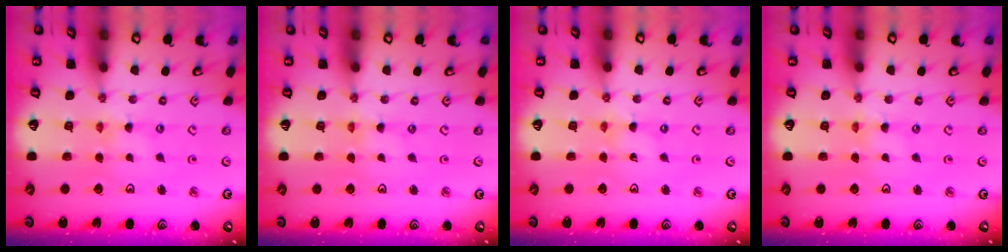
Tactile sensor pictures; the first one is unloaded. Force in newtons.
{"total": 0.0}
{"total": 0.7, "press": 0.7, "slide": 0.1}
{"total": 0.0}